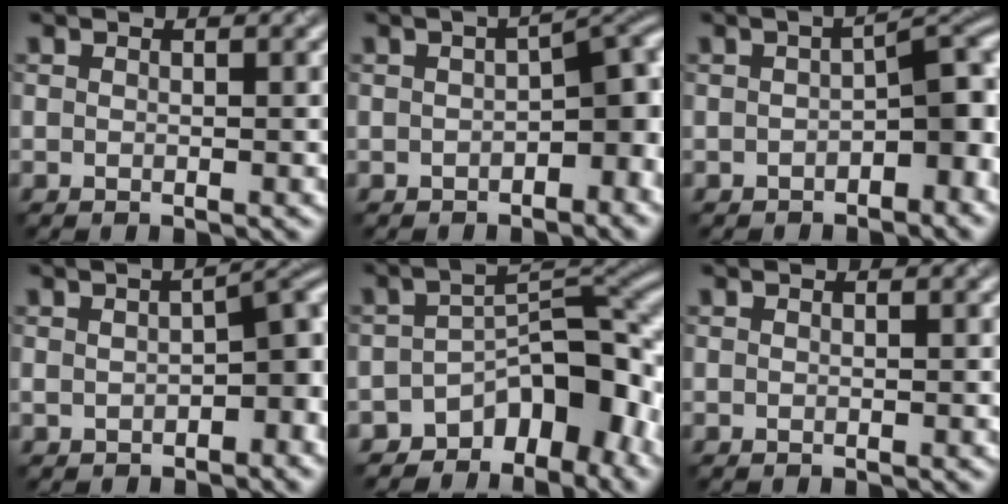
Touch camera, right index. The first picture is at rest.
{"total": 5.5, "force": [-1.3, 2.8, 4.6], "torque": [-0.039, 0.009, -0.025]}
{"total": 5.2, "force": [-1.8, 2.3, 4.3], "torque": [-0.041, 0.012, -0.033]}
{"total": 4.8, "force": [-1.0, 2.2, 4.2], "torque": [-0.045, 0.009, -0.017]}
{"total": 8.3, "force": [-5.4, 4.1, 4.7], "torque": [-0.031, 0.006, -0.097]}
{"total": 0.0}